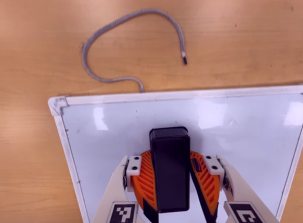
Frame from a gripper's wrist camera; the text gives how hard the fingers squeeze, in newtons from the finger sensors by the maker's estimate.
{"total": 14.4, "left": 15.9, "right": 13.0}